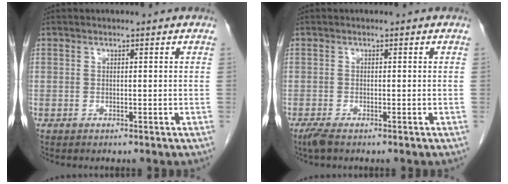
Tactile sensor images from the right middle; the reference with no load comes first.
{"total": 1.9, "force": [-1.4, 0.4, 1.2], "torque": [-0.033, -0.008, -0.028]}